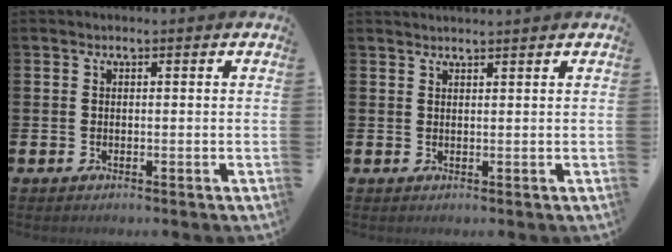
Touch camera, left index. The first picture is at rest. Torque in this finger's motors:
{"motor_torque": [0.15, -0.53, -0.18, 0.01]}